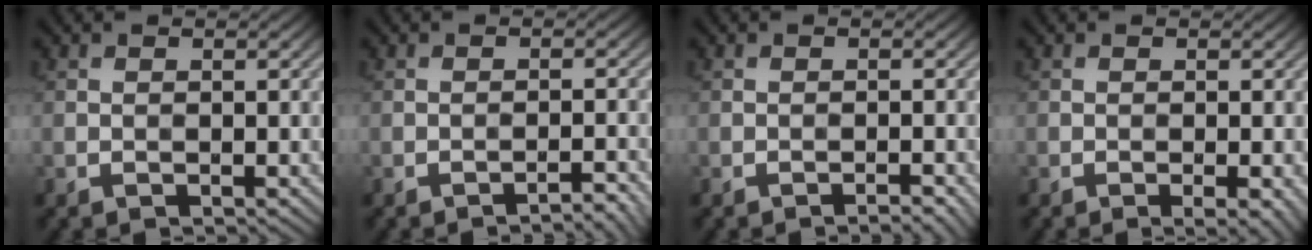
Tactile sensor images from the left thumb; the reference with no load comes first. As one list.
[{"total": 2.2, "force": [-1.8, 0.2, 1.2], "torque": [-0.011, 0.009, -0.031]}, {"total": 1.4, "force": [-1.0, 0.1, 0.9], "torque": [-0.010, 0.005, -0.017]}, {"total": 2.1, "force": [-0.9, 0.3, 1.9], "torque": [-0.030, -0.001, -0.015]}]